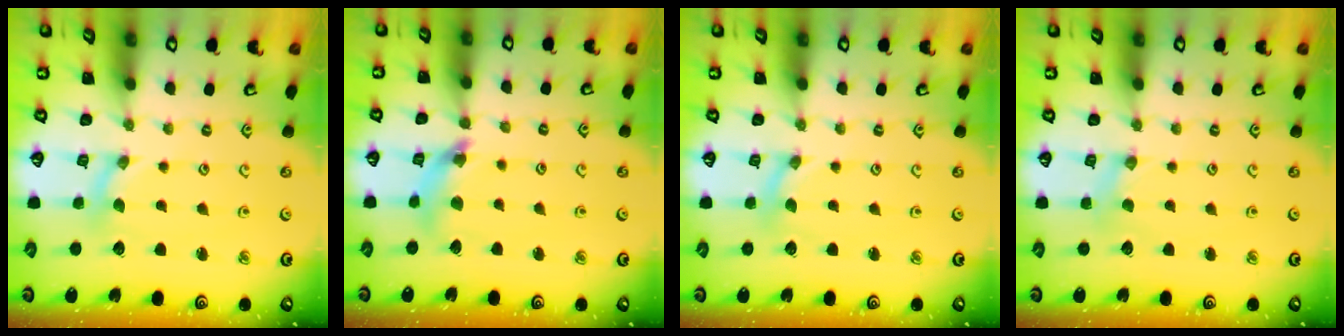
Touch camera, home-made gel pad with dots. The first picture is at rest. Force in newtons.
{"total": 10.9, "press": 10.8, "slide": 1.3}
{"total": 0.0}
{"total": 1.0, "press": 1.0, "slide": 0.2}